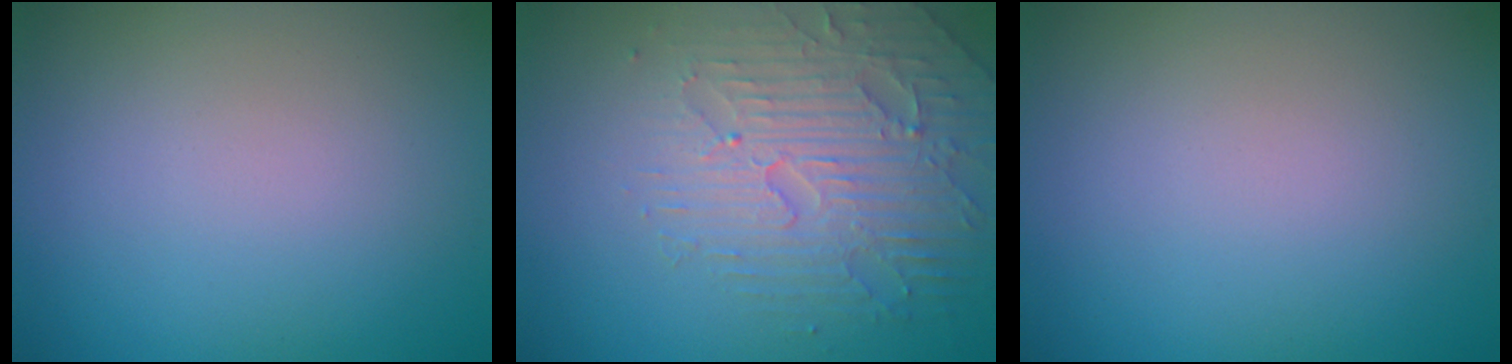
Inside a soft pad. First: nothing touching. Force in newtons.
{"total": 4.2, "press": 4.1, "slide": 0.7}
{"total": 0.0}